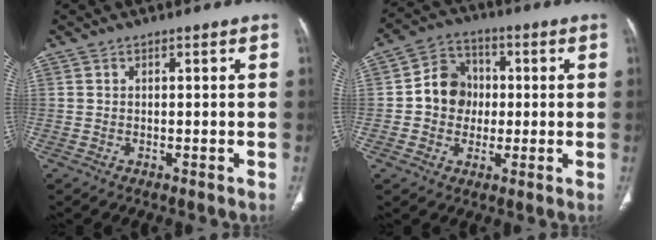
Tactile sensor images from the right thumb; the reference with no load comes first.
{"total": 9.2, "force": [-0.1, 8.2, 4.2], "torque": [-0.033, 0.019, -0.012]}